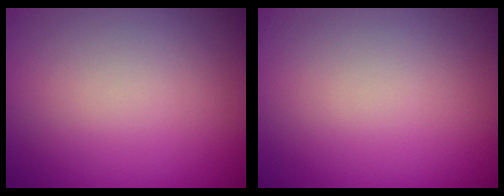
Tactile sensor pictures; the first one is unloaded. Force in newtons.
{"total": 0.0}